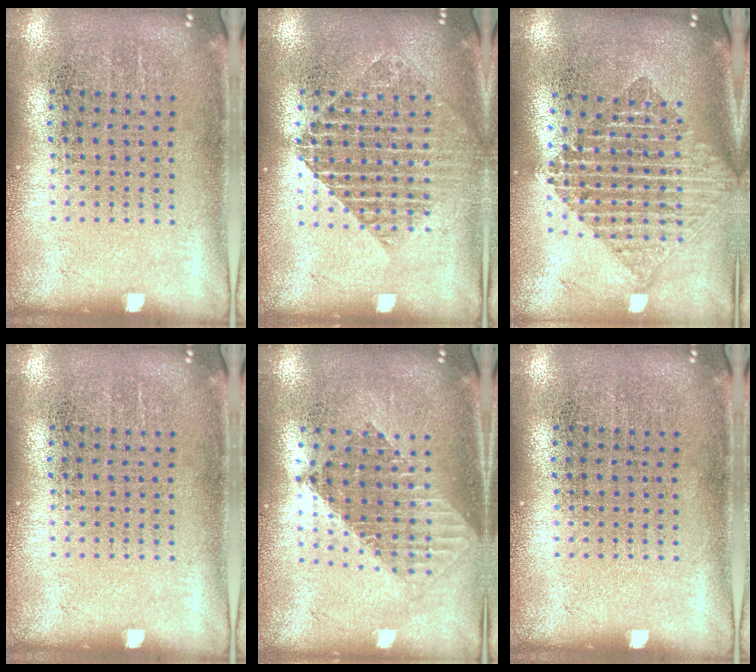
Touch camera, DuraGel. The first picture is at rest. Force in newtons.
{"total": 1.7, "press": 1.4, "slide": 0.8}
{"total": 2.1, "press": 1.7, "slide": 1.3}
{"total": 0.0}
{"total": 1.5, "press": 1.3, "slide": 0.7}
{"total": 0.0}